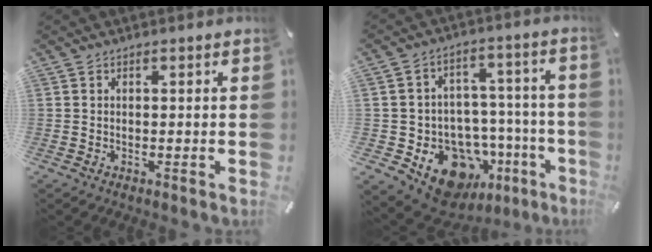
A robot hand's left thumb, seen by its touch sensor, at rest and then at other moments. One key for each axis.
{"total": 15.8, "fx": -8.3, "fy": 11.0, "fz": 7.8, "tx": -0.096, "ty": 0.044, "tz": -0.126}